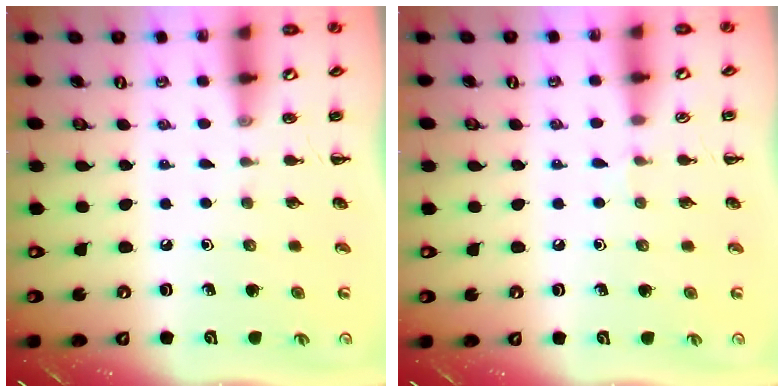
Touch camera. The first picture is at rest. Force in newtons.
{"total": 2.9, "press": 2.7, "slide": 1.1}